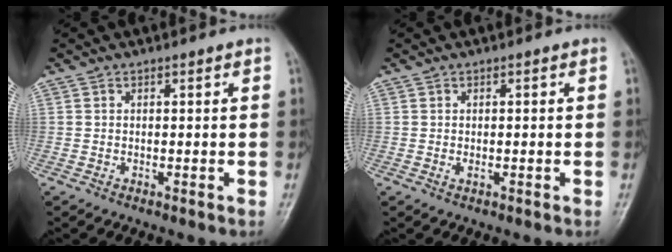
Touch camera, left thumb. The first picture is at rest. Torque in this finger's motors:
{"motor_torque": [-0.11, 0.02, 0.19, -0.02, 0.02]}